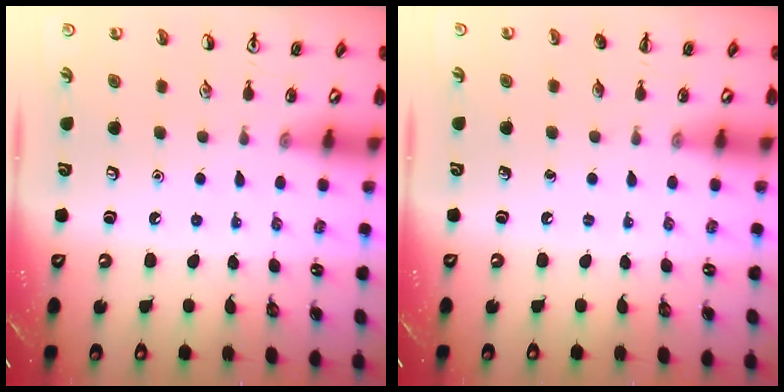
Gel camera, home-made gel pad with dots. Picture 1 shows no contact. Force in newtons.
{"total": 0.0}